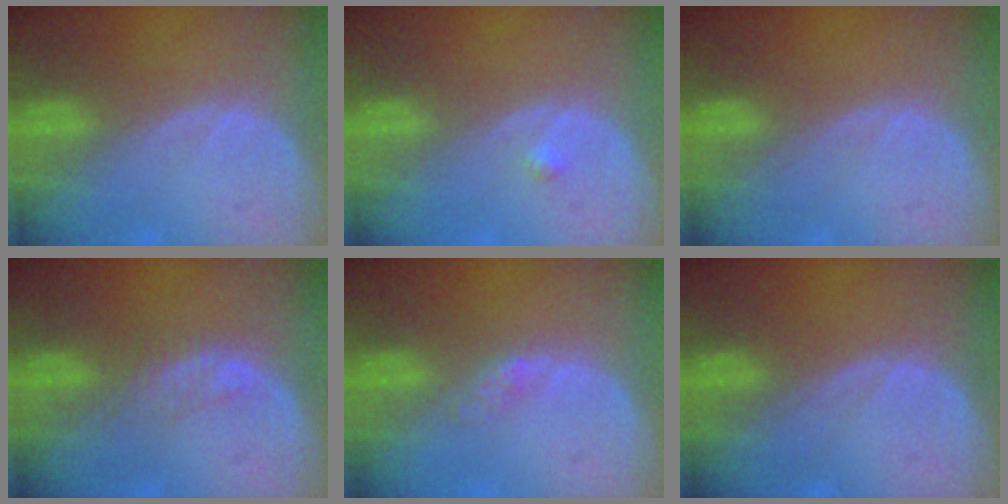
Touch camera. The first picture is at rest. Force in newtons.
{"total": 0.7, "press": 0.7, "slide": 0.1}
{"total": 0.0}
{"total": 1.8, "press": 1.8, "slide": 0.1}
{"total": 1.4, "press": 1.4, "slide": 0.1}
{"total": 0.0}